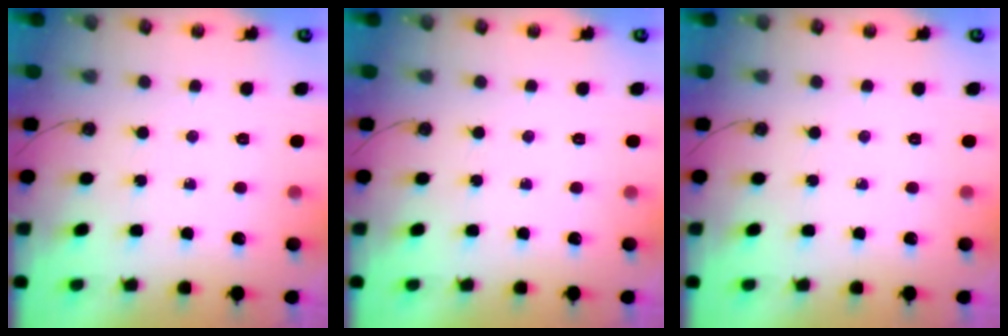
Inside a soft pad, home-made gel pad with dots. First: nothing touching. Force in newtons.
{"total": 0.0}
{"total": 0.0}